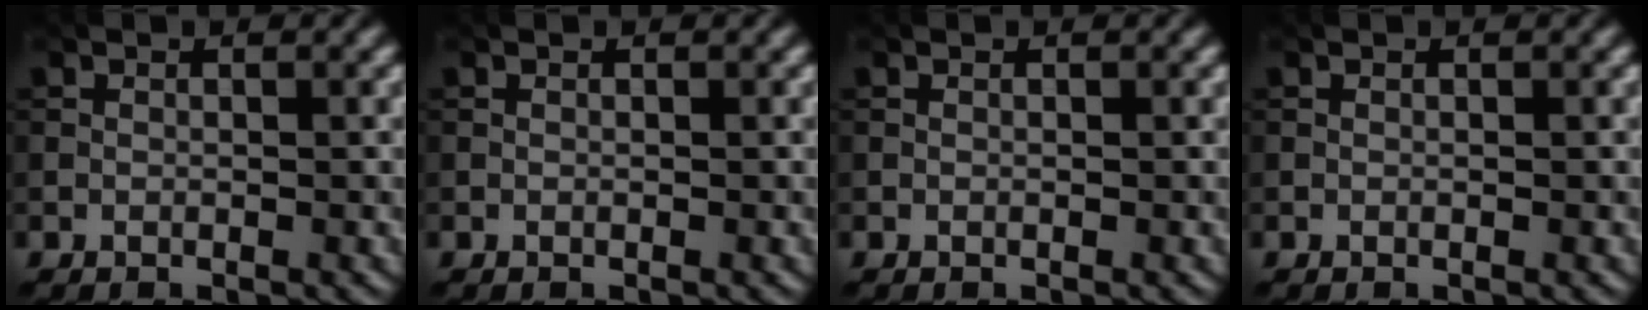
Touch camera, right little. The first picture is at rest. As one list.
[{"total": 0.0}, {"total": 0.0}, {"total": 0.0}]